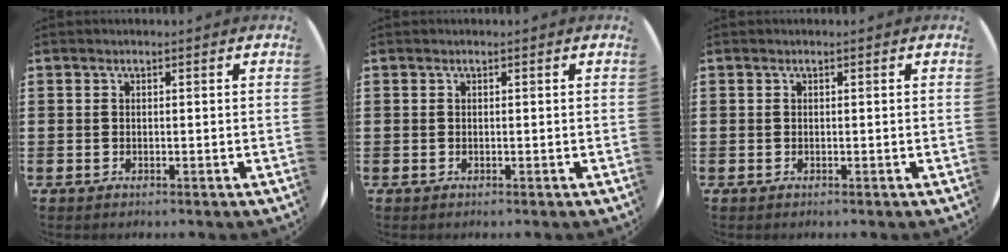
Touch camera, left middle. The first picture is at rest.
{"total": 0.0}
{"total": 0.0}